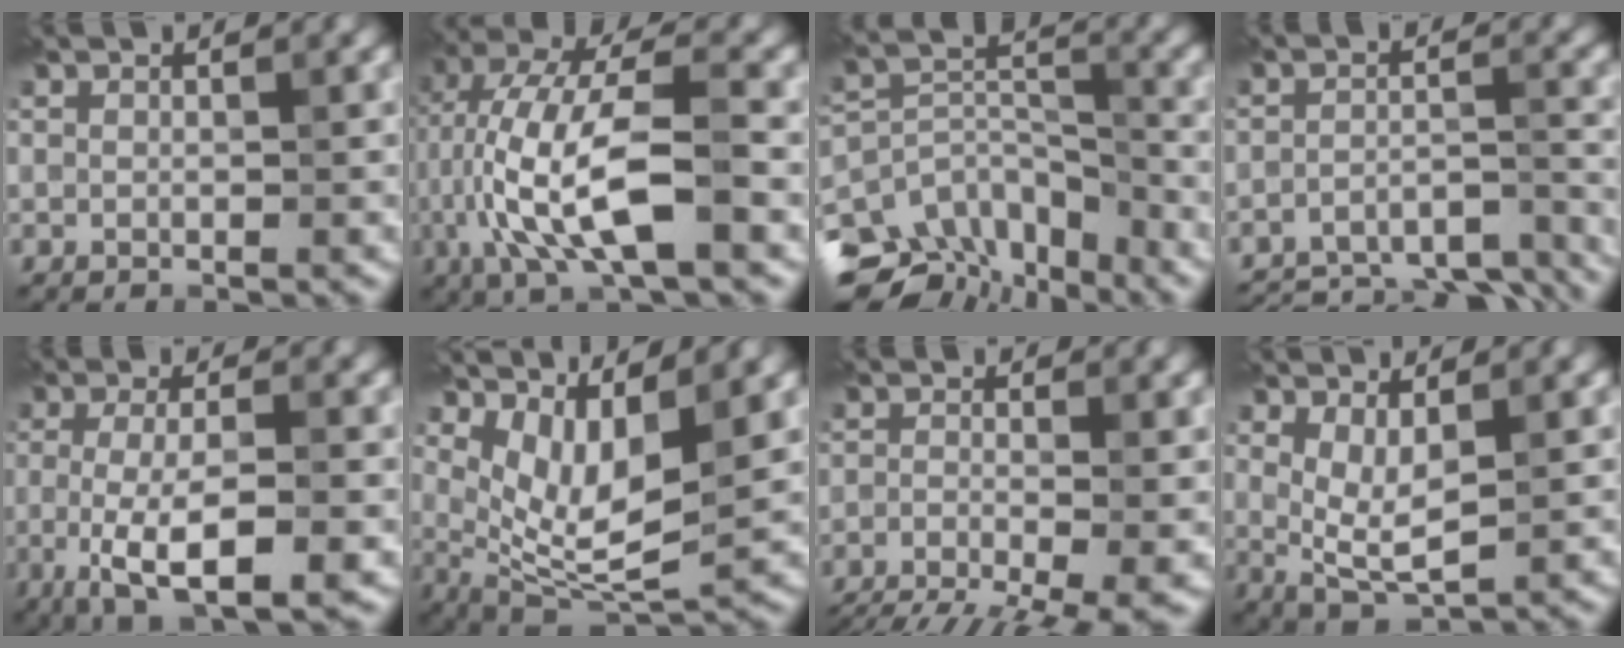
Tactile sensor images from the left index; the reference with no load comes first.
{"total": 10.8, "force": [-2.6, 3.6, 9.8], "torque": [-0.196, 0.017, -0.055]}
{"total": 9.5, "force": [-6.9, 5.0, 4.2], "torque": [-0.075, 0.012, -0.110]}
{"total": 12.8, "force": [-11.6, 3.5, 4.2], "torque": [-0.064, -0.012, -0.148]}
{"total": 7.1, "force": [-1.9, 2.2, 6.5], "torque": [-0.119, -0.008, -0.035]}
{"total": 6.3, "force": [2.3, 2.5, 5.4], "torque": [-0.108, -0.020, 0.049]}
{"total": 10.8, "force": [-7.8, 3.4, 6.7], "torque": [-0.106, -0.033, -0.103]}
{"total": 4.0, "force": [0.9, 1.5, 3.5], "torque": [-0.075, -0.011, 0.022]}